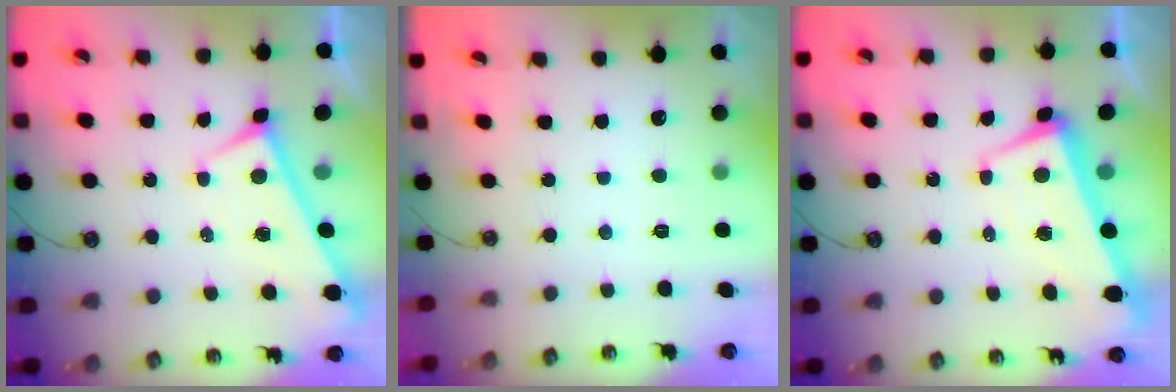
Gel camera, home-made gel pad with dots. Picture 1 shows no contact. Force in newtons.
{"total": 0.0}
{"total": 3.0, "press": 2.1, "slide": 2.0}